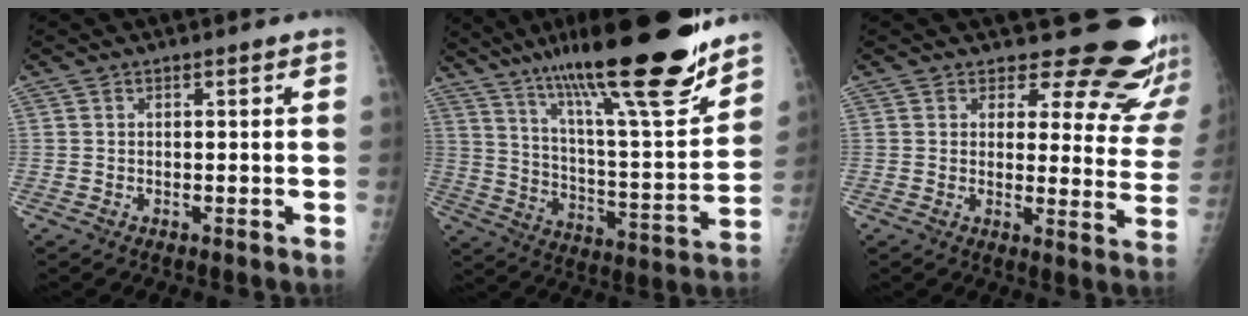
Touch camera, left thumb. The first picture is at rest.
{"total": 26.1, "force": [19.1, 4.0, 17.3], "torque": [-0.256, -0.073, 0.311]}
{"total": 16.9, "force": [14.7, 6.6, 5.1], "torque": [-0.012, -0.126, 0.152]}